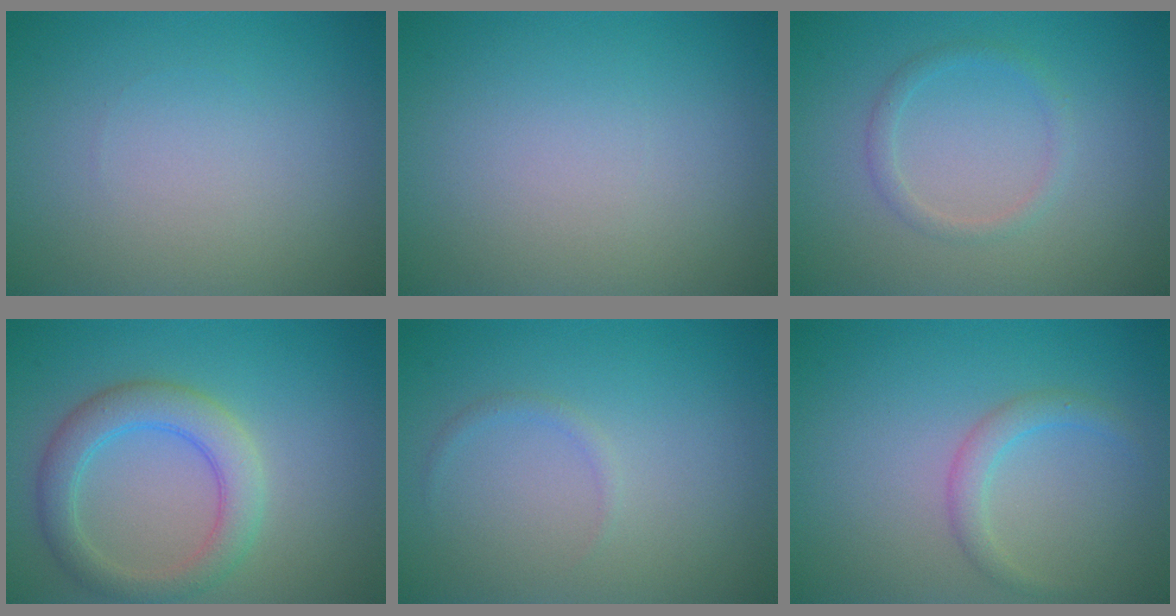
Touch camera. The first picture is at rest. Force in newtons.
{"total": 0.0}
{"total": 1.3, "press": 1.3, "slide": 0.1}
{"total": 4.3, "press": 4.3, "slide": 0.2}
{"total": 0.7, "press": 0.7, "slide": 0.1}
{"total": 1.7, "press": 1.7, "slide": 0.0}